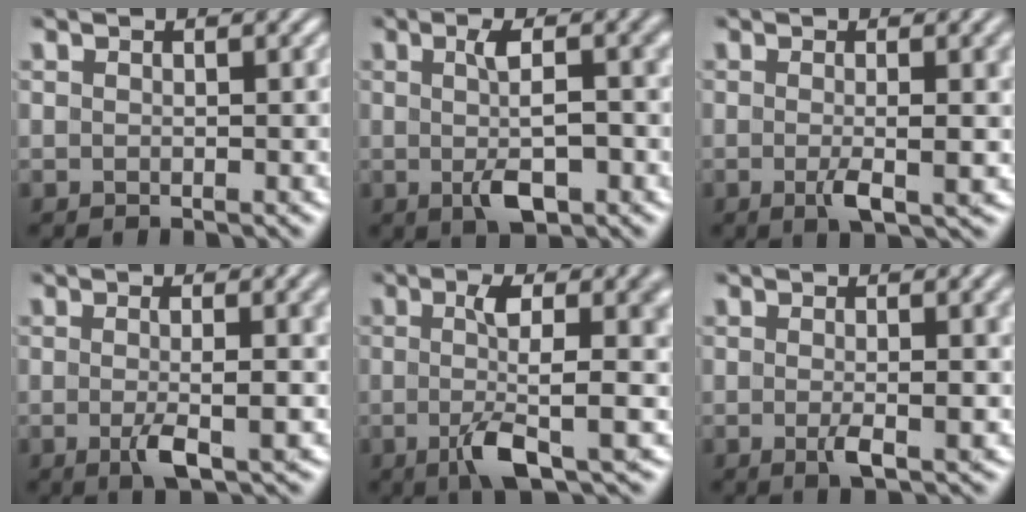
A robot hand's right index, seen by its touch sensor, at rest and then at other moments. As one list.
[{"total": 4.9, "force": [-0.9, 1.6, 4.6], "torque": [-0.070, -0.010, -0.007]}, {"total": 3.1, "force": [-0.8, 0.4, 2.9], "torque": [-0.051, -0.010, -0.011]}, {"total": 3.8, "force": [-1.2, 0.6, 3.6], "torque": [-0.059, -0.011, -0.016]}, {"total": 6.0, "force": [-1.0, 1.1, 5.8], "torque": [-0.093, -0.011, -0.013]}, {"total": 2.5, "force": [-0.7, 0.4, 2.4], "torque": [-0.040, -0.007, -0.009]}]